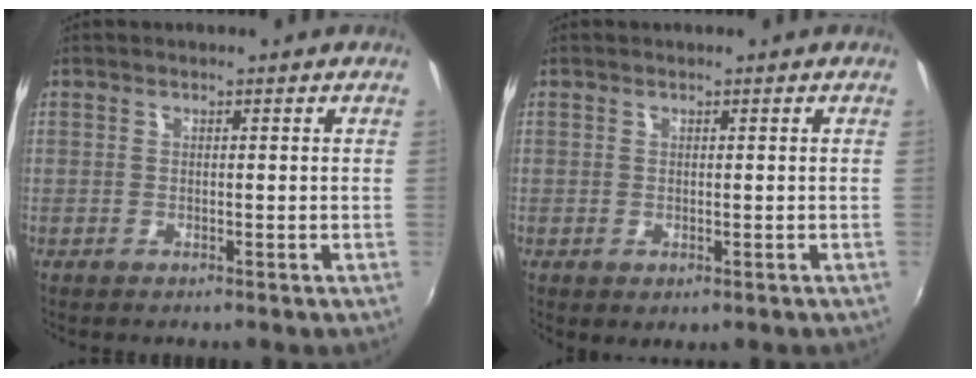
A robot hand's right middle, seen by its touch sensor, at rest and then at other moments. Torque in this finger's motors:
{"motor_torque": [1.08, -1.05, 0.22, 0.09]}